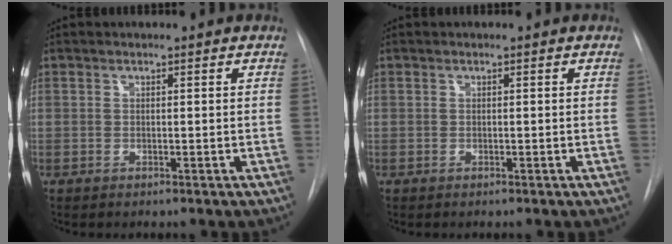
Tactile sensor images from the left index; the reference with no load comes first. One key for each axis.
{"total": 0.0}